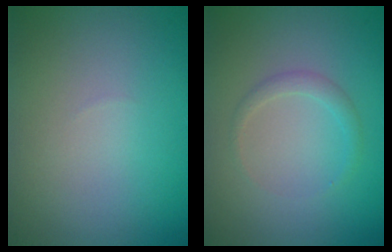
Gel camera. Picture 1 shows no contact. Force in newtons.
{"total": 1.2, "press": 1.2, "slide": 0.1}